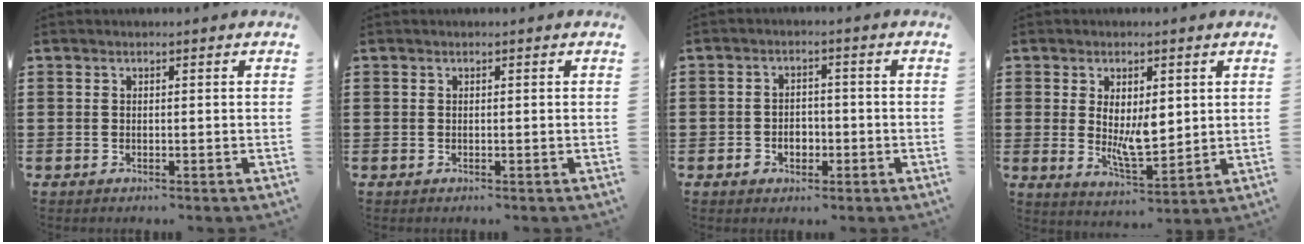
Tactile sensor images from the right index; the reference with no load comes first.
{"total": 0.0}
{"total": 2.7, "force": [-1.2, 2.1, 1.2], "torque": [-0.026, 0.005, -0.026]}
{"total": 5.7, "force": [1.2, 2.7, 4.9], "torque": [-0.073, -0.005, 0.018]}